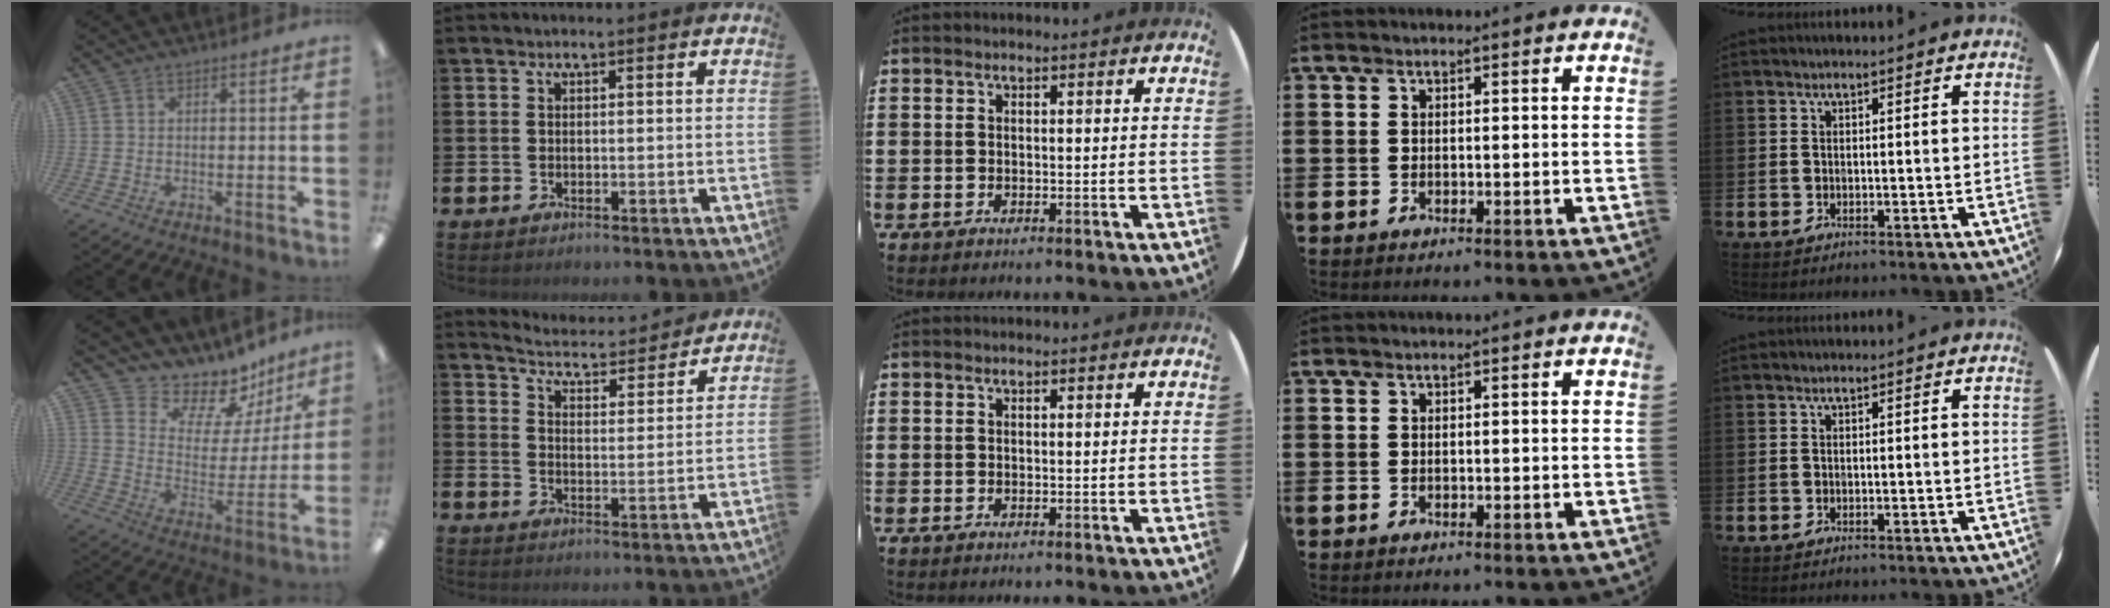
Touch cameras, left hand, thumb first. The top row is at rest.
{"thumb": {"total": 13.3, "force": [11.8, 5.6, 2.2], "torque": [-0.038, -0.115, 0.214]}, "index": {"total": 4.8, "force": [4.8, 0.5, 0.0], "torque": [-0.014, -0.046, 0.078]}}